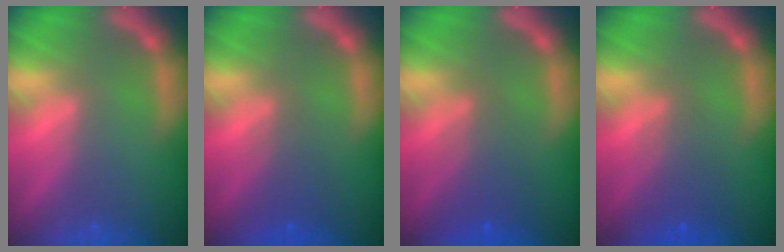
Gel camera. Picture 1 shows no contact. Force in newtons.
{"total": 2.5}
{"total": 3.6}
{"total": 3.0}